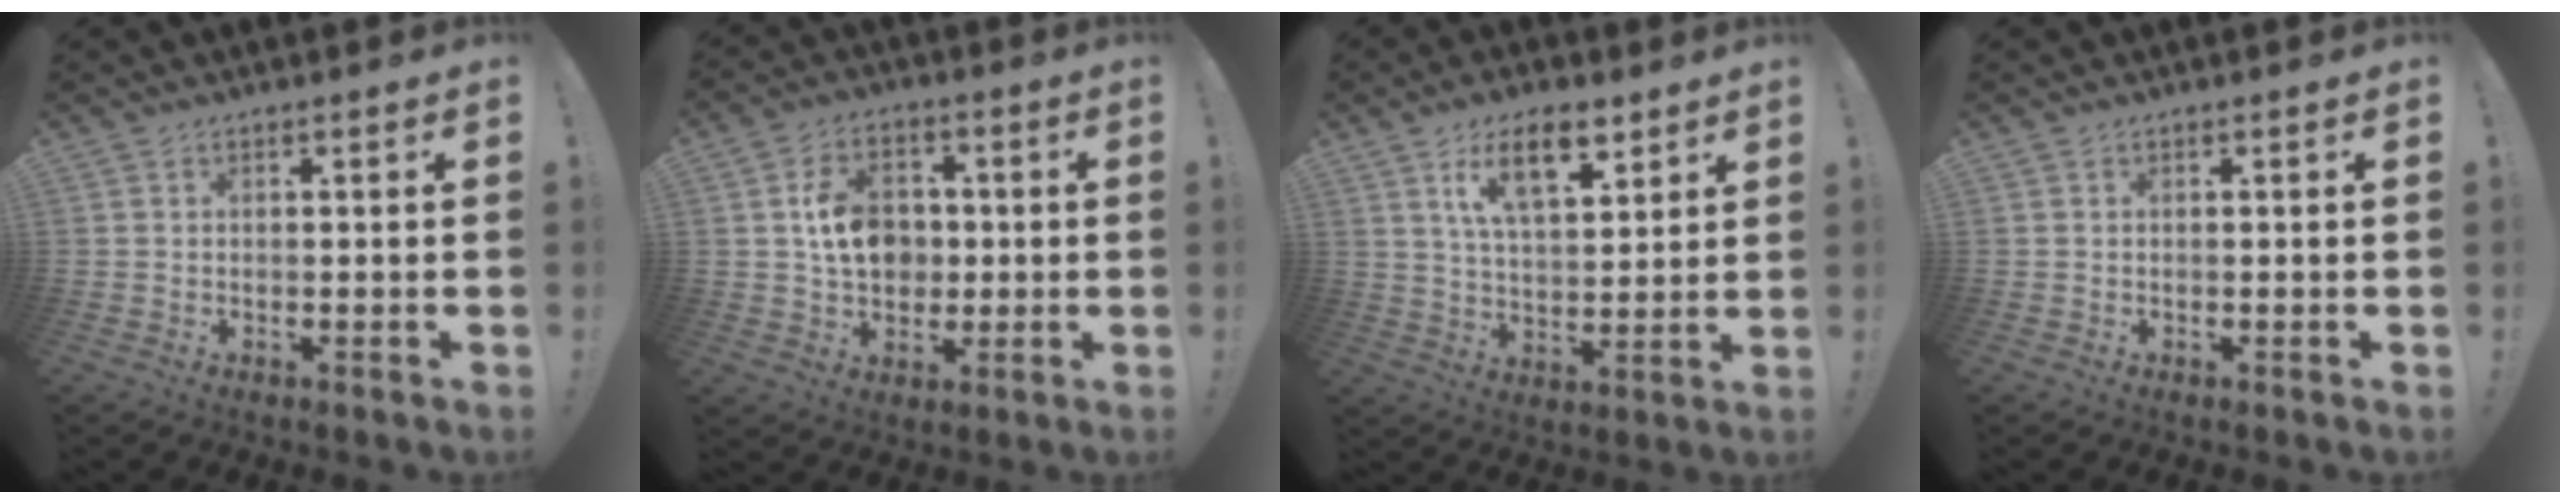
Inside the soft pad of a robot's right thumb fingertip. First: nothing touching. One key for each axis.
{"total": 11.8, "fx": 1.0, "fy": 9.3, "fz": 7.2, "tx": -0.112, "ty": 0.014, "tz": 0.025}
{"total": 12.1, "fx": 6.9, "fy": 4.9, "fz": 8.7, "tx": -0.148, "ty": -0.017, "tz": 0.121}
{"total": 0.0}